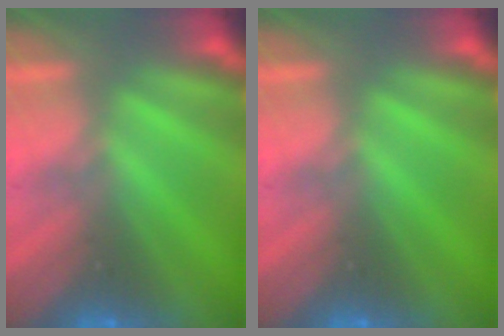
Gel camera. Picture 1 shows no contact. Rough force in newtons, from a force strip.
{"total": 0.0}